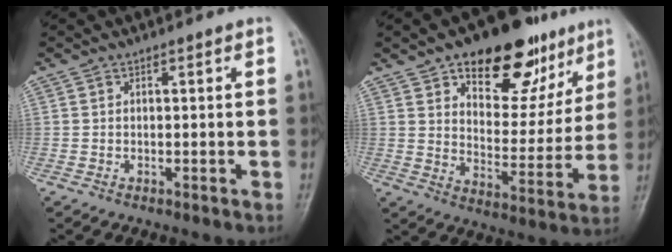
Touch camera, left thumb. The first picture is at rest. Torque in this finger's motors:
{"motor_torque": [0.59, 0.44, 1.25, -1.27, 0.19]}